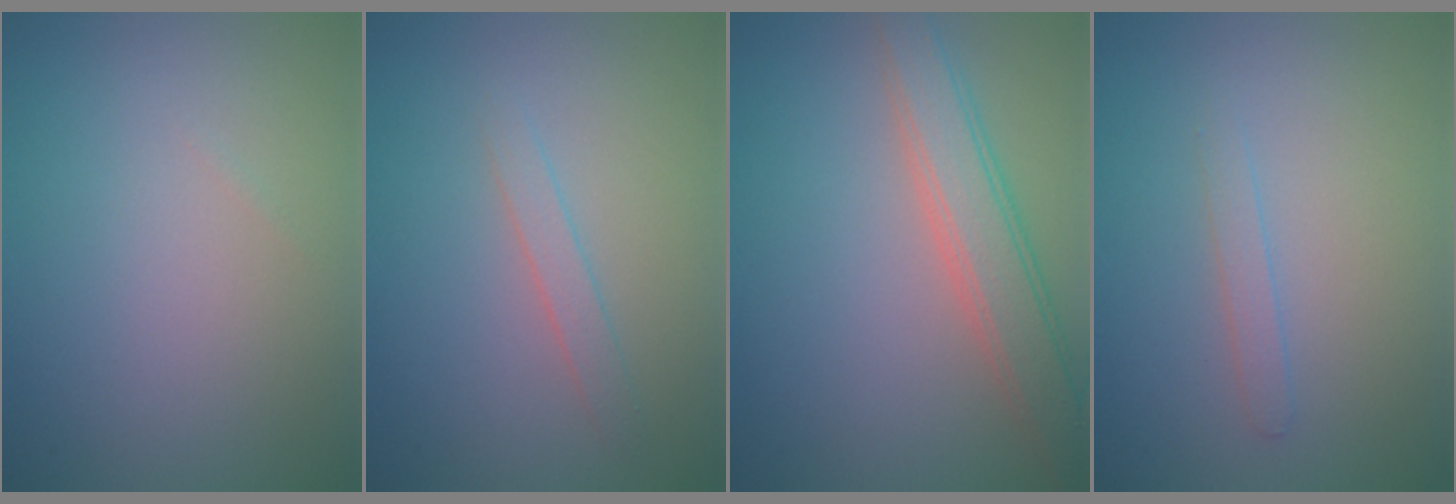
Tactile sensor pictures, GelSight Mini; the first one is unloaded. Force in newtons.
{"total": 1.3, "press": 1.3, "slide": 0.1}
{"total": 4.7, "press": 4.7, "slide": 0.4}
{"total": 1.0, "press": 1.0, "slide": 0.1}